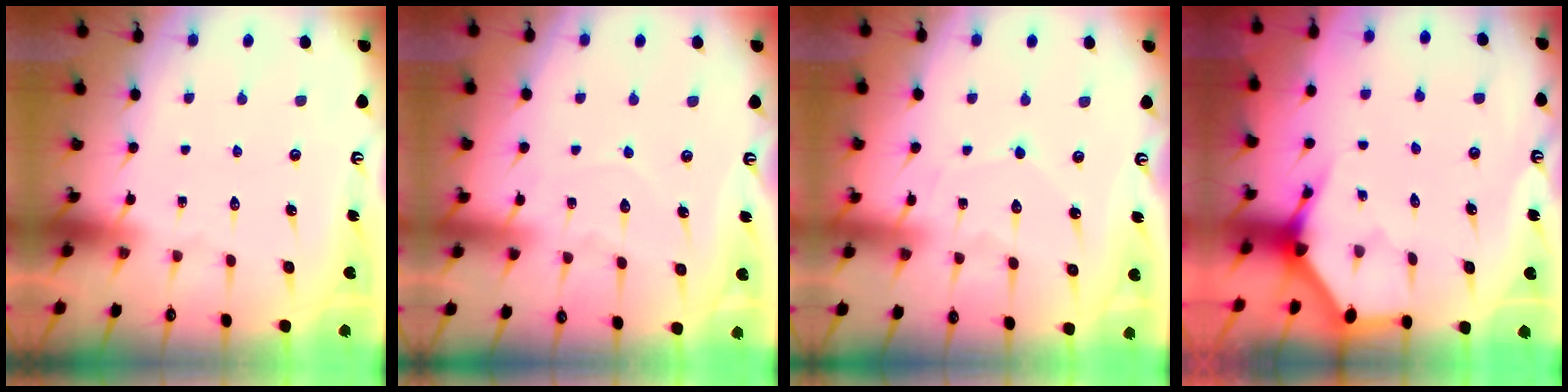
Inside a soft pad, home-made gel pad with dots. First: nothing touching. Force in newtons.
{"total": 5.3, "press": 5.3, "slide": 0.4}
{"total": 3.8, "press": 3.7, "slide": 0.4}
{"total": 3.4, "press": 3.4, "slide": 0.2}